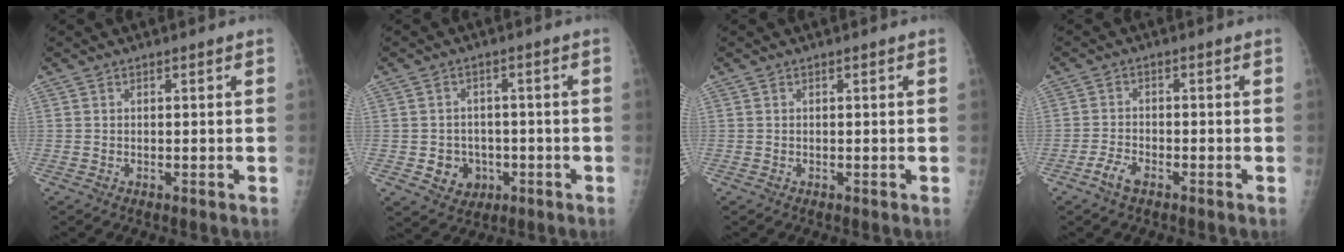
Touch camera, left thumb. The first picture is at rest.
{"total": 6.0, "force": [-1.7, 5.3, 2.3], "torque": [-0.008, 0.010, -0.019]}
{"total": 0.0}
{"total": 3.5, "force": [-2.3, 1.5, 2.2], "torque": [-0.046, 0.013, -0.044]}